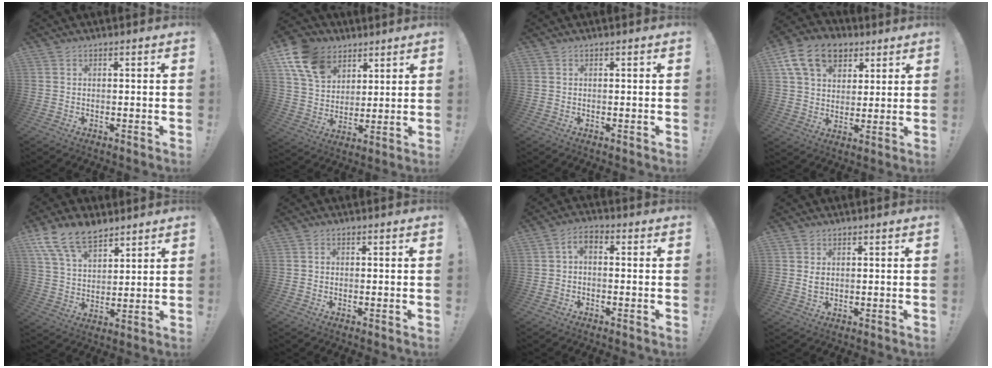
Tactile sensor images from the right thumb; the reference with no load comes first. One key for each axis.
{"total": 14.8, "fx": 8.0, "fy": 10.5, "fz": 6.8, "tx": -0.125, "ty": -0.031, "tz": 0.159}
{"total": 0.0}
{"total": 16.0, "fx": 7.8, "fy": 11.2, "fz": 8.4, "tx": -0.138, "ty": -0.029, "tz": 0.149}
{"total": 13.5, "fx": 9.6, "fy": 6.8, "fz": 6.6, "tx": -0.126, "ty": -0.049, "tz": 0.183}
{"total": 0.7, "fx": -0.3, "fy": 0.6, "fz": 0.1, "tx": -0.006, "ty": 0.004, "tz": -0.005}
{"total": 3.2, "fx": -0.9, "fy": 1.7, "fz": 2.6, "tx": -0.055, "ty": 0.006, "tz": -0.018}
{"total": 2.1, "fx": 0.7, "fy": 1.5, "fz": 1.3, "tx": -0.020, "ty": 0.000, "tz": 0.012}